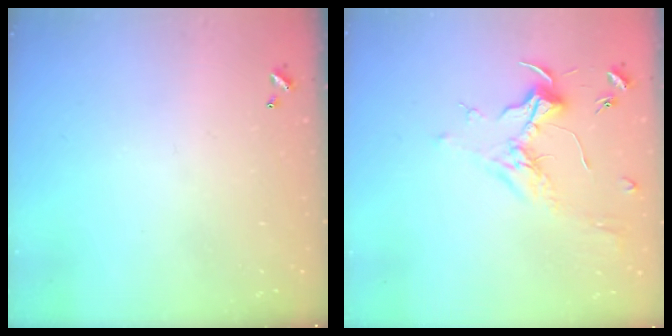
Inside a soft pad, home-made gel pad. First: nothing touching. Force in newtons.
{"total": 1.7, "press": 1.5, "slide": 0.8}